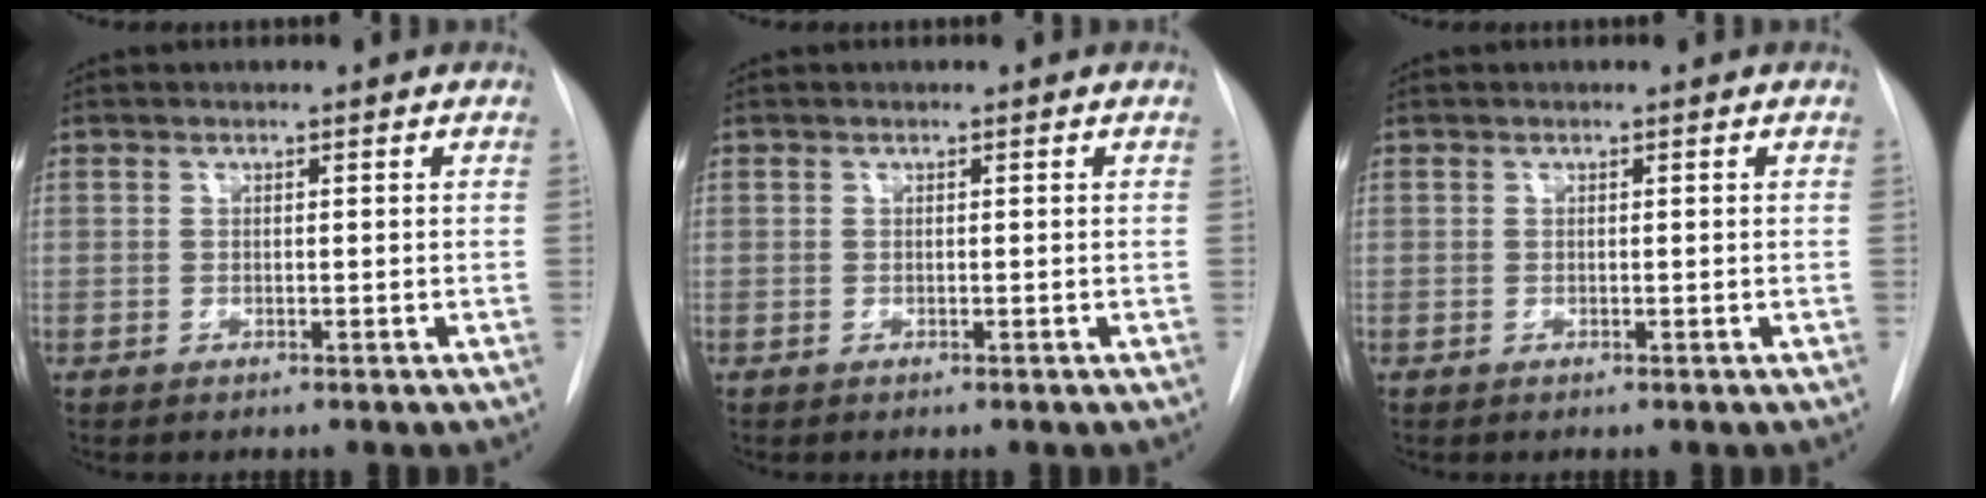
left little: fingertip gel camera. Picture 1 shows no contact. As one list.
[{"total": 0.0}, {"total": 0.0}]